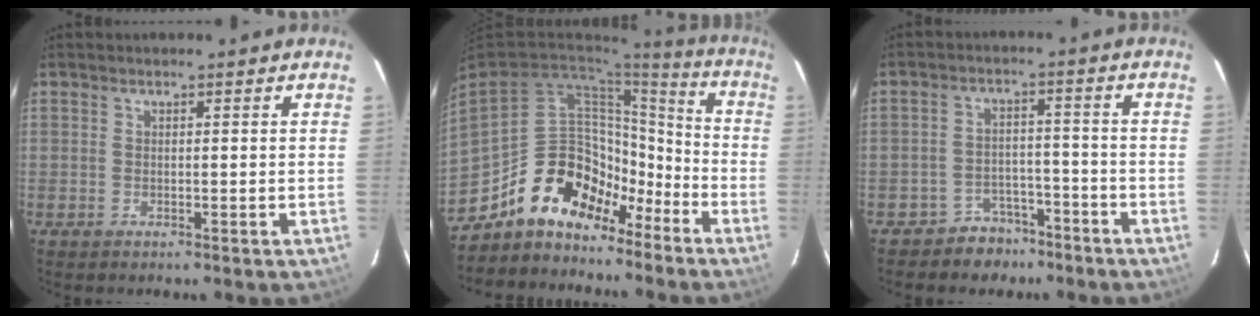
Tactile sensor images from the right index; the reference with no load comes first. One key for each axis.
{"total": 18.6, "fx": -13.1, "fy": 11.0, "fz": 7.5, "tx": -0.140, "ty": 0.048, "tz": -0.207}
{"total": 6.5, "fx": -5.0, "fy": 4.1, "fz": 0.7, "tx": -0.021, "ty": 0.028, "tz": -0.073}